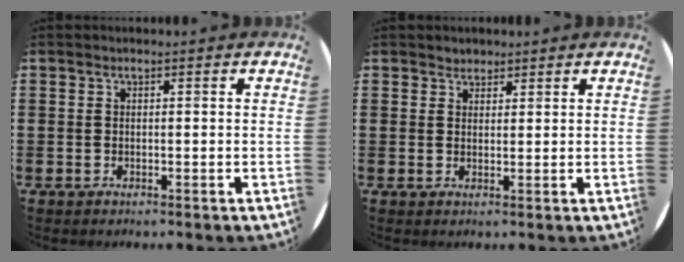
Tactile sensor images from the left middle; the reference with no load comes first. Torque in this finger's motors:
{"motor_torque": [-0.03, 0.00, 0.00, 0.00]}